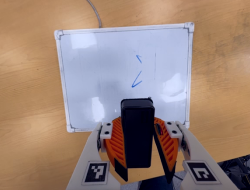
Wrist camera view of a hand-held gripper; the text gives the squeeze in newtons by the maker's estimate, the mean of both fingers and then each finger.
{"total": 8.1, "left": 8.2, "right": 8.1}